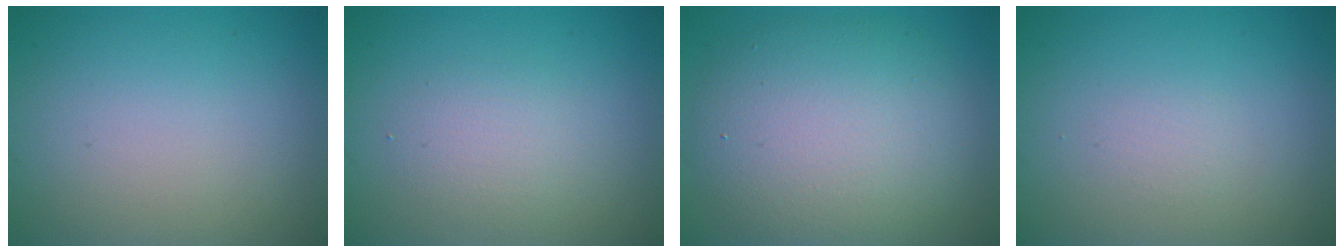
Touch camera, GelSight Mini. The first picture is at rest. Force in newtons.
{"total": 2.0, "press": 2.0, "slide": 0.2}
{"total": 8.5, "press": 8.5, "slide": 0.3}
{"total": 0.8, "press": 0.8, "slide": 0.0}